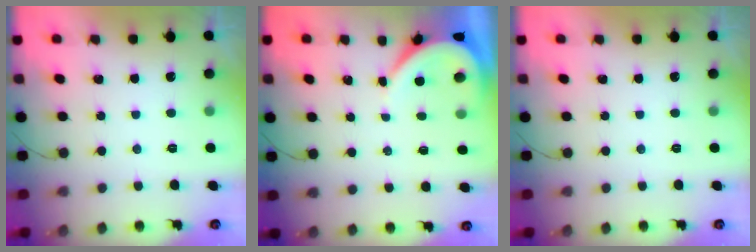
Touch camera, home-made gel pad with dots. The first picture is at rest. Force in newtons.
{"total": 4.1, "press": 4.1, "slide": 0.5}
{"total": 0.0}